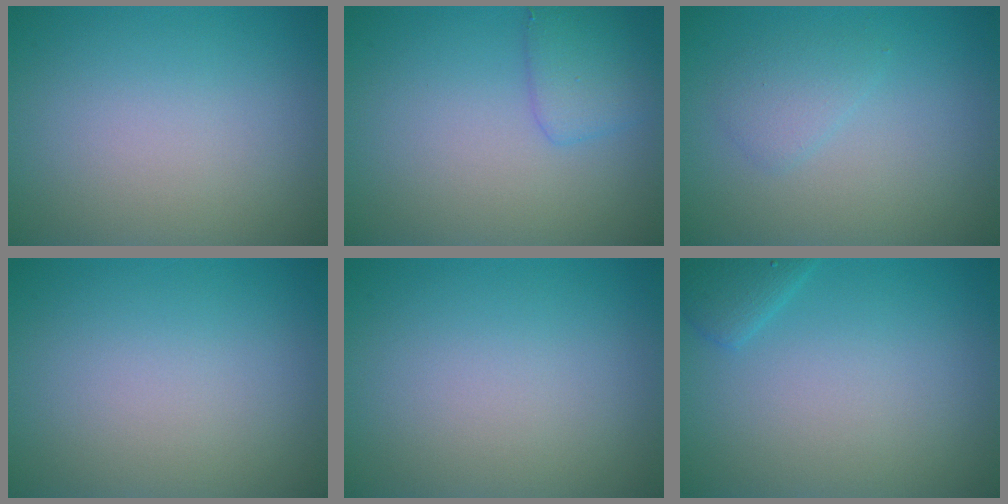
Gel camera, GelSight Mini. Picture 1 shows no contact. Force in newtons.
{"total": 2.2, "press": 2.2, "slide": 0.1}
{"total": 1.5, "press": 1.5, "slide": 0.2}
{"total": 0.0}
{"total": 0.0}
{"total": 1.8, "press": 1.8, "slide": 0.1}